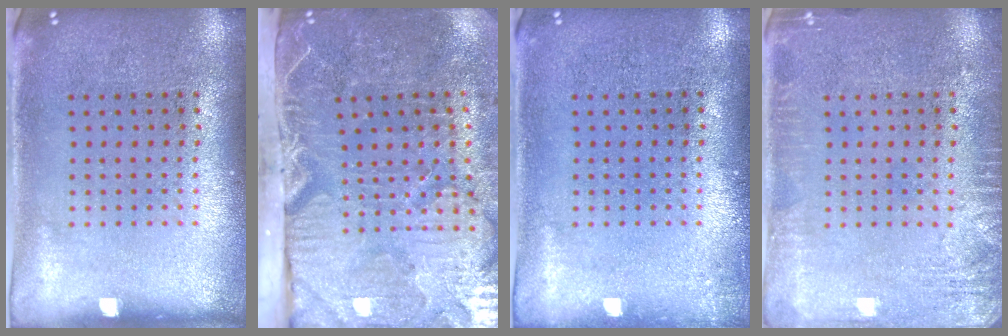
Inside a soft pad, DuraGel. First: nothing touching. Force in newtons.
{"total": 5.3, "press": 4.4, "slide": 2.9}
{"total": 0.7, "press": 0.7, "slide": 0.2}
{"total": 2.5, "press": 2.5, "slide": 0.4}